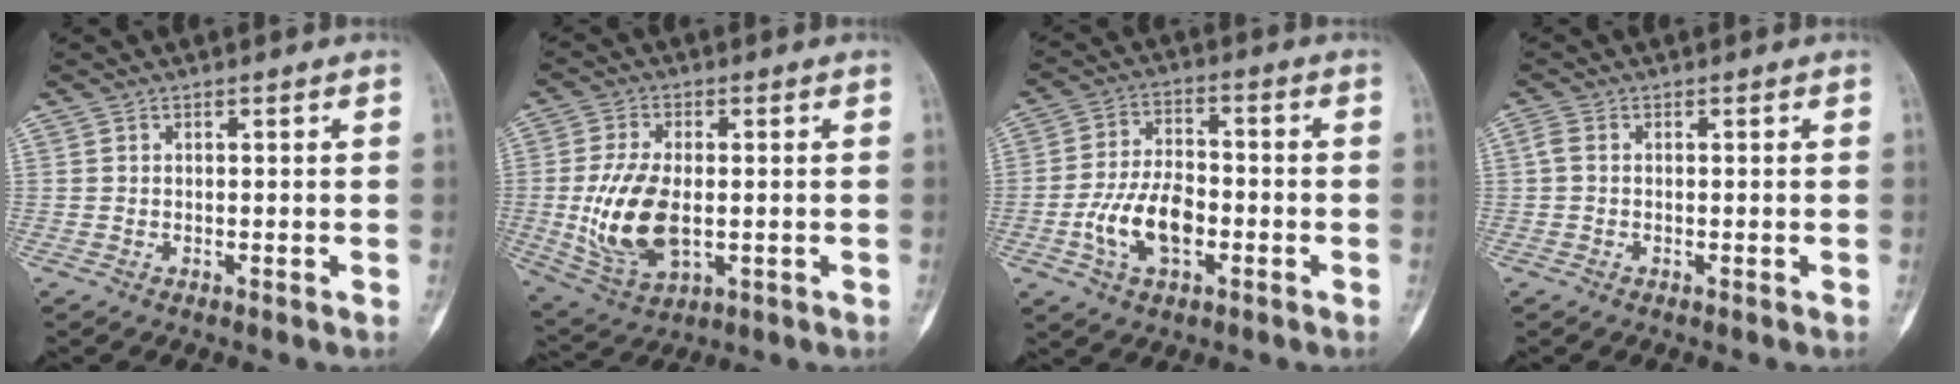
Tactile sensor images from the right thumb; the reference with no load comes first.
{"total": 13.2, "force": [-1.1, 7.2, 11.1], "torque": [-0.222, -0.009, -0.008]}
{"total": 11.0, "force": [-3.2, 6.2, 8.5], "torque": [-0.153, 0.023, -0.059]}
{"total": 1.5, "force": [0.0, 1.0, 1.1], "torque": [-0.027, 0.002, -0.004]}